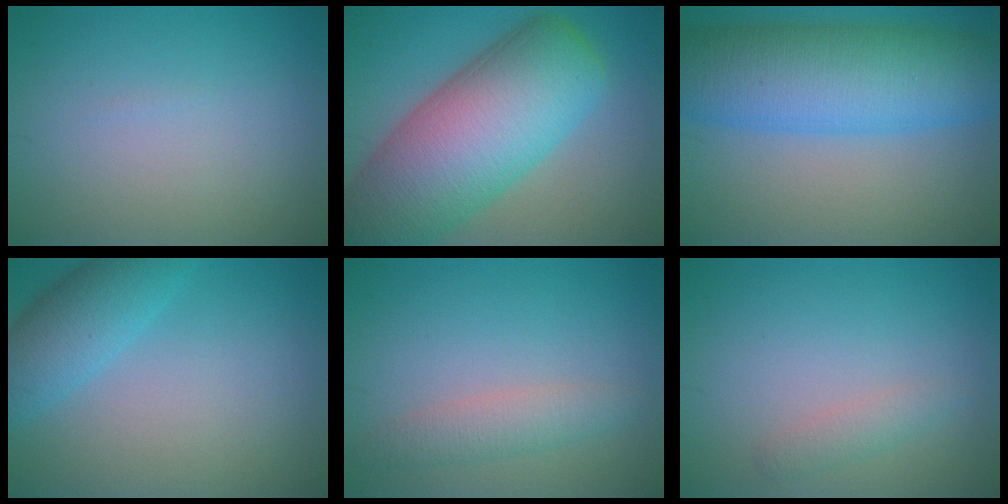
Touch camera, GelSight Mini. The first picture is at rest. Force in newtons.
{"total": 15.0, "press": 14.9, "slide": 0.6}
{"total": 11.6, "press": 11.6, "slide": 0.1}
{"total": 4.5, "press": 4.5, "slide": 0.3}
{"total": 2.5, "press": 2.5, "slide": 0.1}
{"total": 1.5, "press": 1.5, "slide": 0.0}